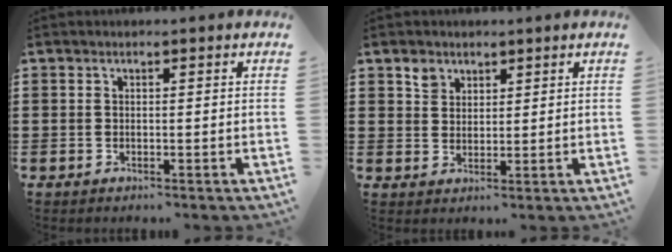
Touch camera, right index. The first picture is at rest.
{"total": 3.0, "force": [2.0, 2.1, 0.4], "torque": [-0.008, 0.003, 0.038]}